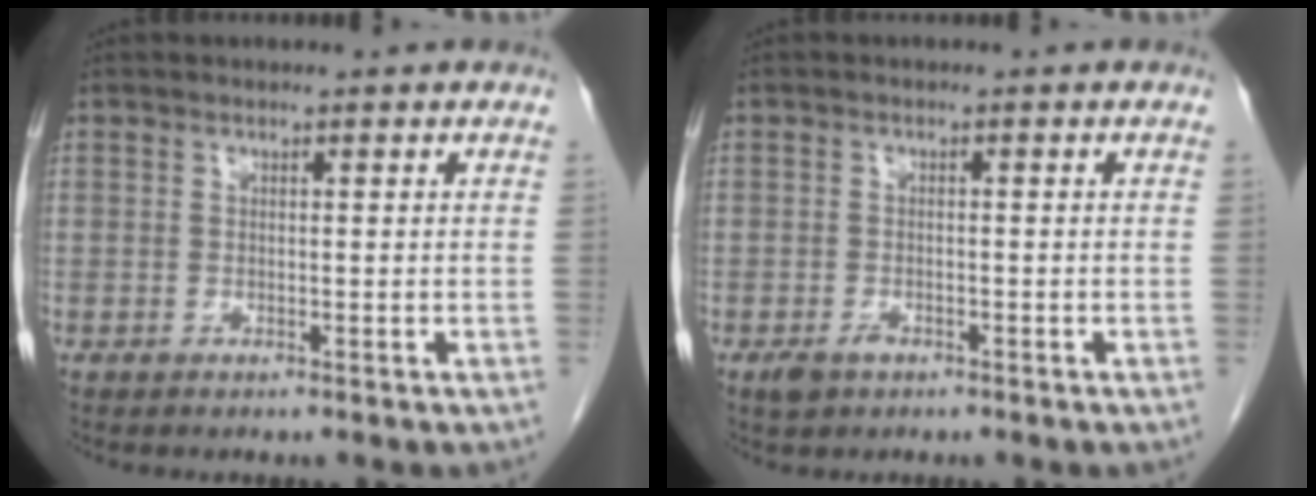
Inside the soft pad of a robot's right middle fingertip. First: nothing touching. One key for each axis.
{"total": 2.1, "fx": -1.3, "fy": 1.1, "fz": 1.2, "tx": -0.022, "ty": 0.000, "tz": -0.016}